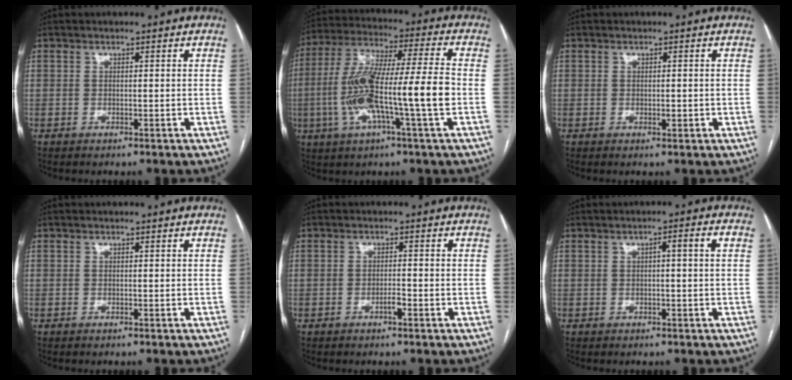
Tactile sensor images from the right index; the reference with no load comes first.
{"total": 15.9, "force": [-3.3, 0.4, 15.5], "torque": [-0.300, 0.009, -0.064]}
{"total": 1.0, "force": [-0.1, 0.5, 0.9], "torque": [-0.011, 0.000, -0.001]}
{"total": 0.0}
{"total": 1.4, "force": [-0.8, 0.2, 1.2], "torque": [-0.022, 0.001, -0.015]}
{"total": 2.4, "force": [0.3, -0.1, 2.4], "torque": [-0.036, 0.008, 0.005]}